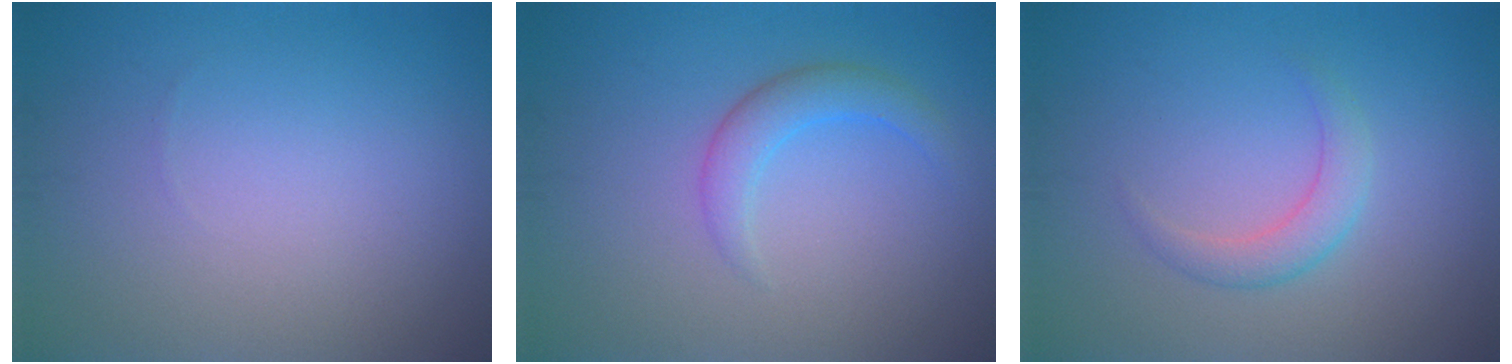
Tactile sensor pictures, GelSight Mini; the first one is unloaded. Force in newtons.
{"total": 2.5, "press": 2.5, "slide": 0.0}
{"total": 2.2, "press": 2.2, "slide": 0.0}